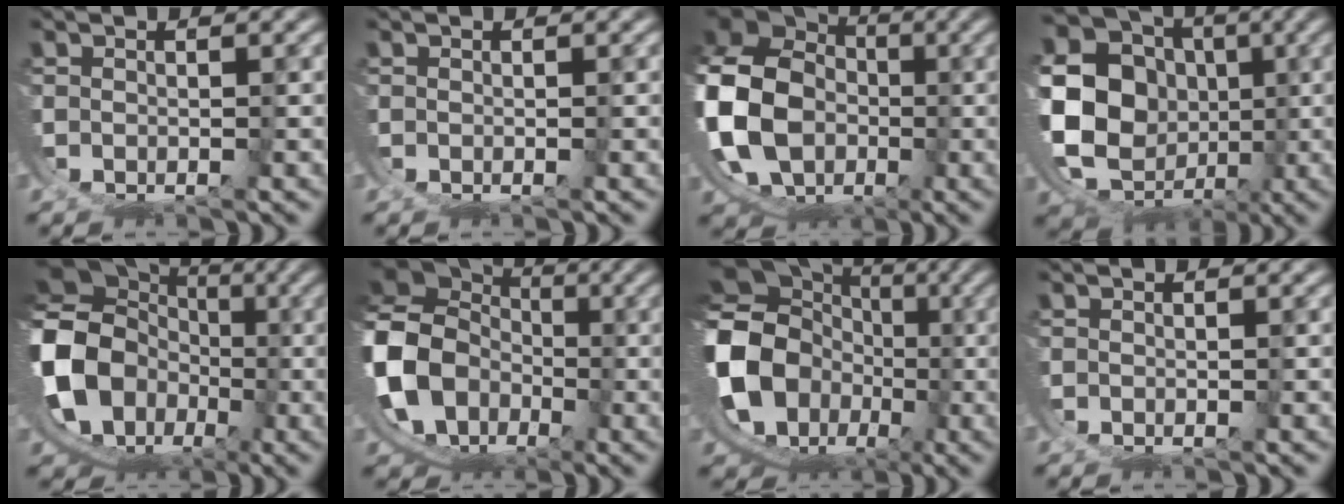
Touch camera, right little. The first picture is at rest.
{"total": 0.0}
{"total": 13.8, "force": [0.6, 11.7, 7.3], "torque": [-0.184, -0.046, 0.021]}
{"total": 18.7, "force": [2.1, 16.4, 8.7], "torque": [-0.206, -0.039, 0.026]}
{"total": 14.6, "force": [-0.9, 12.6, 7.4], "torque": [-0.175, -0.053, 0.001]}
{"total": 12.0, "force": [0.6, 10.5, 5.8], "torque": [-0.165, -0.047, 0.022]}
{"total": 17.0, "force": [-1.3, 14.3, 9.0], "torque": [-0.188, -0.064, -0.002]}
{"total": 0.0}